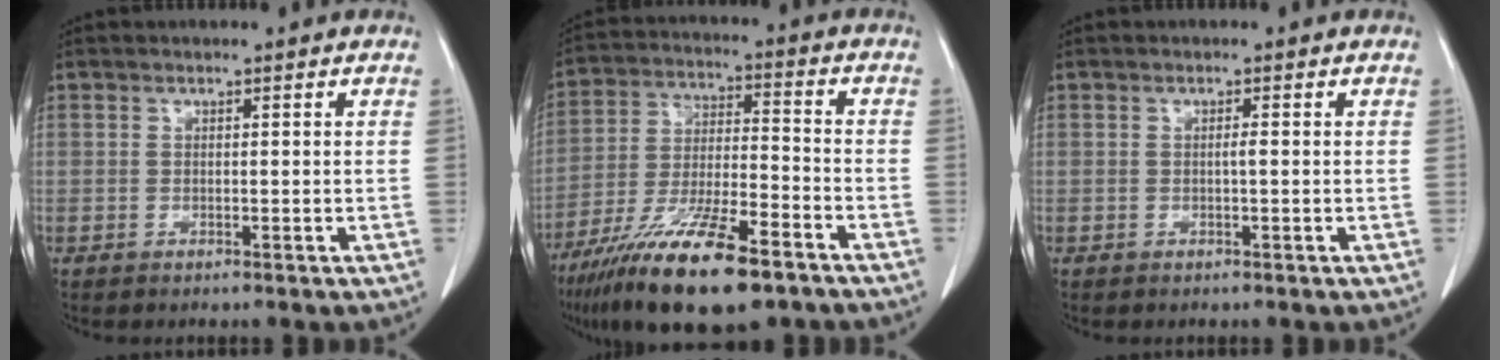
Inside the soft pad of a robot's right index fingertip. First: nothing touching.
{"total": 18.1, "force": [-12.0, 3.6, 13.1], "torque": [-0.244, -0.035, -0.214]}
{"total": 0.7, "force": [-0.1, -0.1, 0.7], "torque": [-0.012, 0.000, -0.003]}